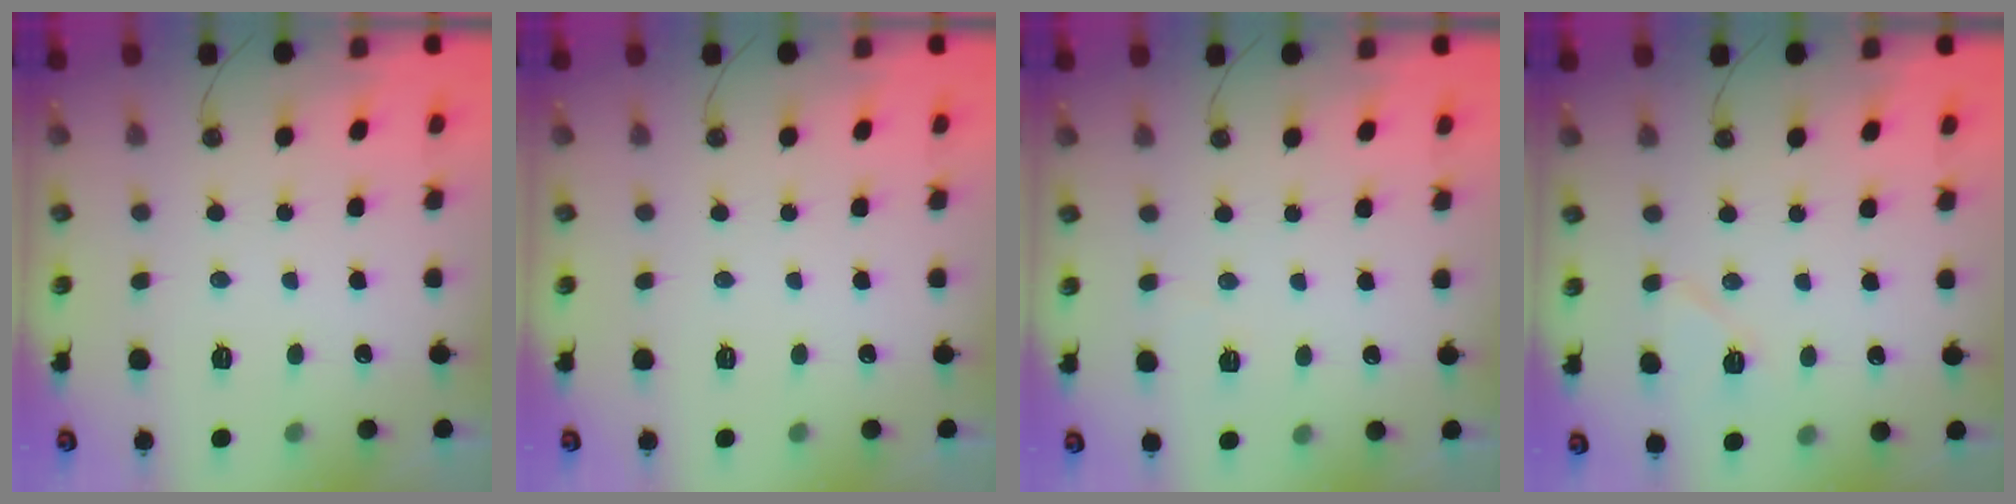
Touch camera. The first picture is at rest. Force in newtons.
{"total": 0.0}
{"total": 2.5, "press": 2.3, "slide": 0.9}
{"total": 6.7, "press": 6.5, "slide": 1.8}